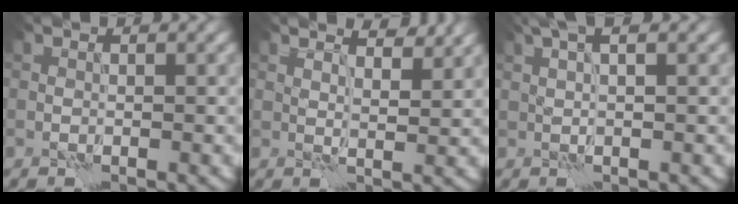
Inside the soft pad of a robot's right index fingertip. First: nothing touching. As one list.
[{"total": 3.3, "force": [2.8, 0.7, 1.6], "torque": [-0.021, -0.007, 0.035]}, {"total": 3.6, "force": [2.0, 1.1, 2.8], "torque": [-0.034, 0.012, 0.016]}]